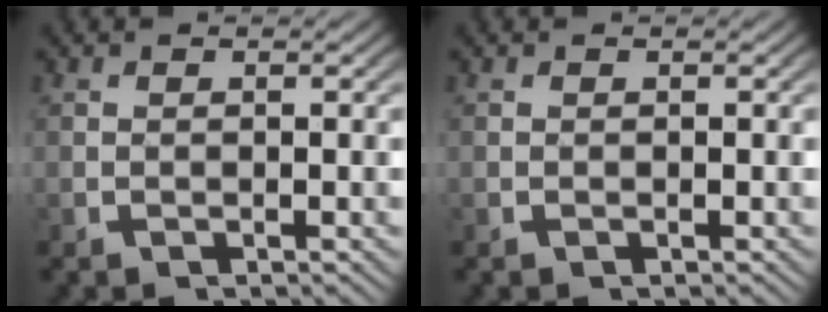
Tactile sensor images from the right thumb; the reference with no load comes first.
{"total": 0.0}